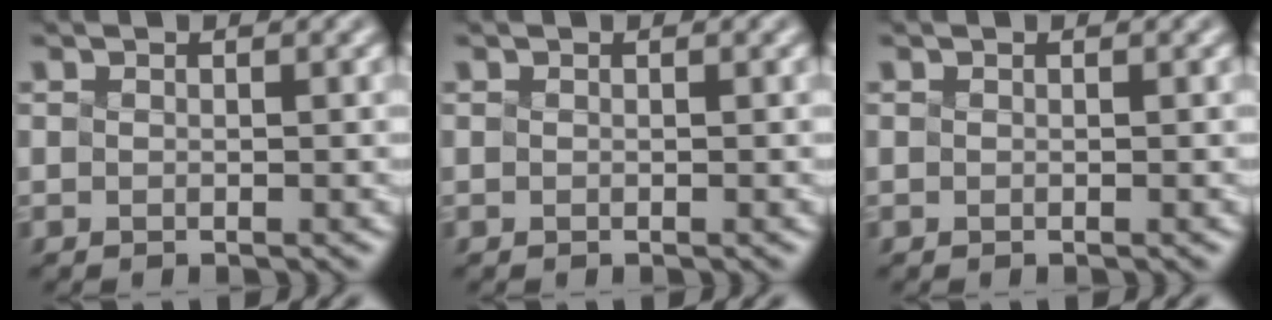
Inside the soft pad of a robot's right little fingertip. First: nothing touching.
{"total": 0.0}
{"total": 0.0}